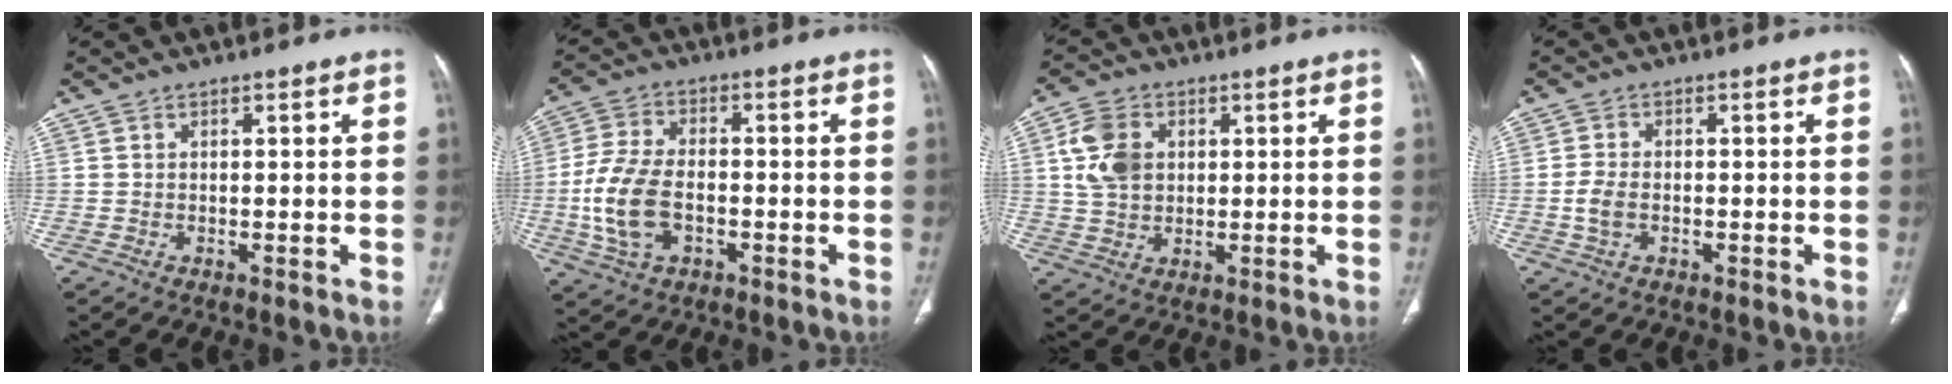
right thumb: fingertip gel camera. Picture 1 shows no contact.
{"total": 11.7, "force": [-2.4, 7.1, 9.0], "torque": [-0.188, 0.017, -0.044]}
{"total": 8.3, "force": [1.9, 6.1, 5.3], "torque": [-0.092, 0.000, 0.037]}
{"total": 3.6, "force": [-0.7, 2.3, 2.6], "torque": [-0.057, 0.009, -0.014]}